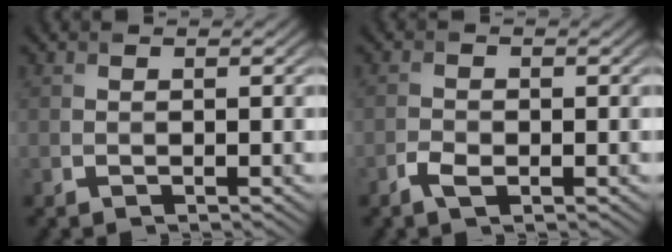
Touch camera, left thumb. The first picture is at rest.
{"total": 2.0, "force": [-1.1, 1.0, 1.4], "torque": [-0.030, -0.002, -0.024]}